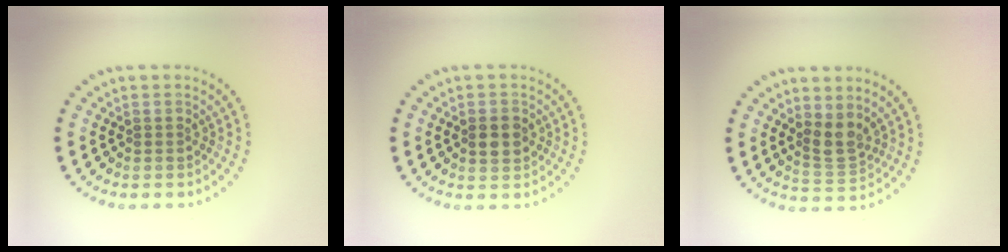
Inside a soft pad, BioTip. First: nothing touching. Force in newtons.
{"total": 2.2, "press": 2.2, "slide": 0.0}
{"total": 2.7, "press": 2.3, "slide": 1.4}